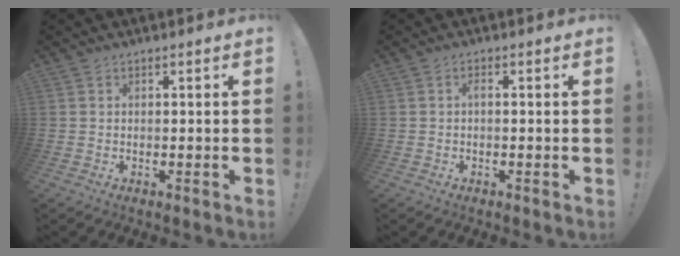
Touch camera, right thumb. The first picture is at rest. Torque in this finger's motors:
{"motor_torque": [0.42, -0.21, 0.11, -0.17, 0.00]}